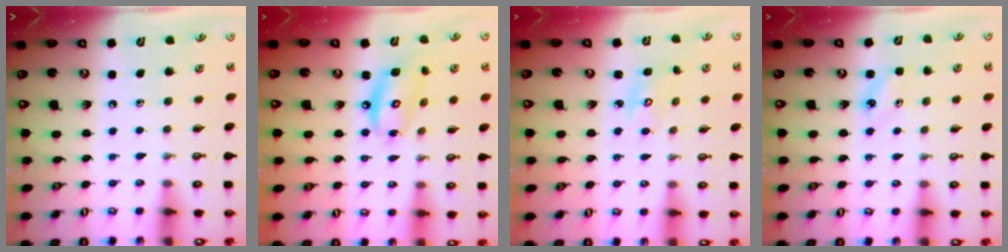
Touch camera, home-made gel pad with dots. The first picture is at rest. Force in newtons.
{"total": 9.7, "press": 9.7, "slide": 0.9}
{"total": 3.7, "press": 3.7, "slide": 0.4}
{"total": 3.7, "press": 3.7, "slide": 0.4}